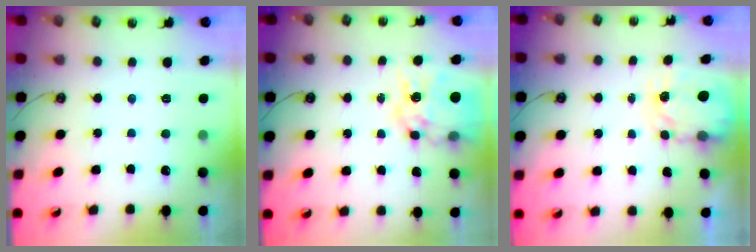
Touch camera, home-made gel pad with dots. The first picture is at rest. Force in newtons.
{"total": 14.1, "press": 14.0, "slide": 1.5}
{"total": 3.9, "press": 3.9, "slide": 0.3}